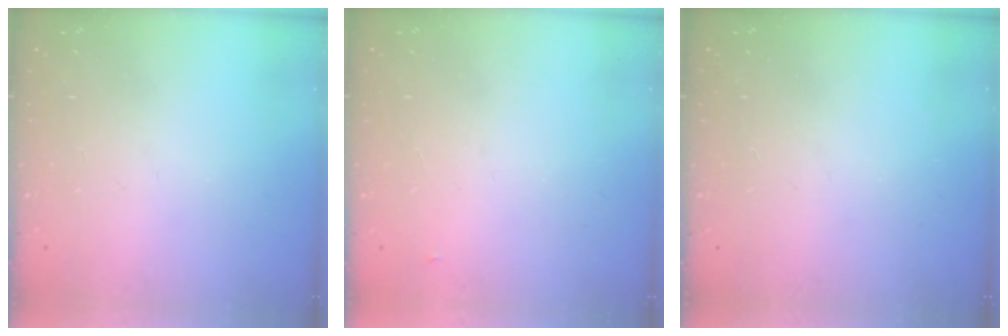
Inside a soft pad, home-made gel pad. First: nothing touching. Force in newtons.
{"total": 2.8, "press": 2.8, "slide": 0.4}
{"total": 0.0}